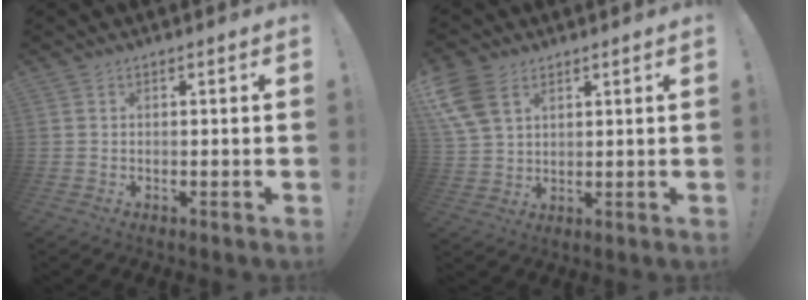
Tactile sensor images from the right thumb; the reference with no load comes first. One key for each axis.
{"total": 12.0, "fx": 5.6, "fy": 8.4, "fz": 6.5, "tx": -0.124, "ty": -0.013, "tz": 0.115}